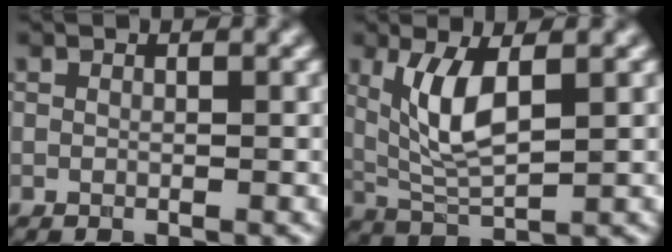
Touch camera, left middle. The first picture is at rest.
{"total": 4.7, "force": [1.3, 1.6, 4.3], "torque": [-0.103, -0.005, 0.043]}